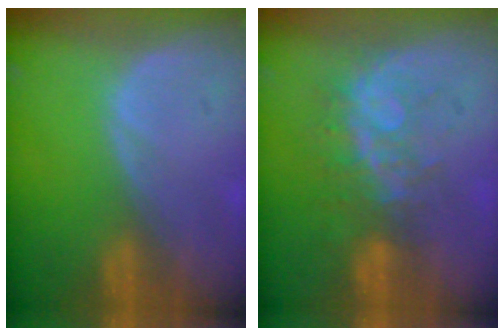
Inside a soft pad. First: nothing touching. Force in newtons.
{"total": 8.4, "press": 7.0, "slide": 4.7}